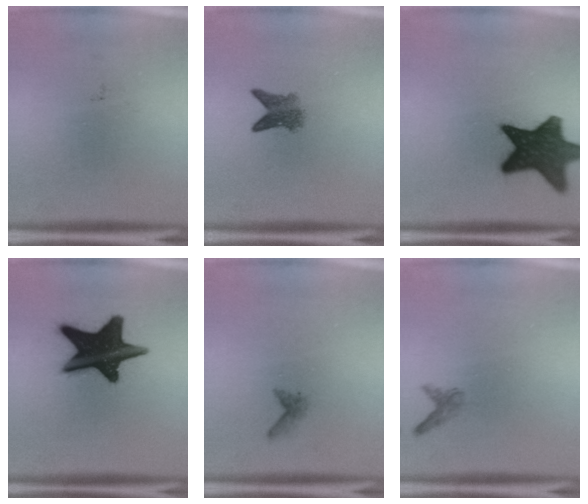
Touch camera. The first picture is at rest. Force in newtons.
{"total": 3.4}
{"total": 15.4}
{"total": 19.2}
{"total": 0.9}
{"total": 1.1}